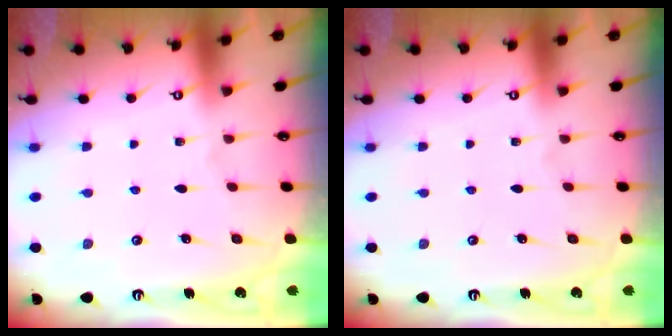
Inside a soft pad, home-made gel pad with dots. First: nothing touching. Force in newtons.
{"total": 0.0}